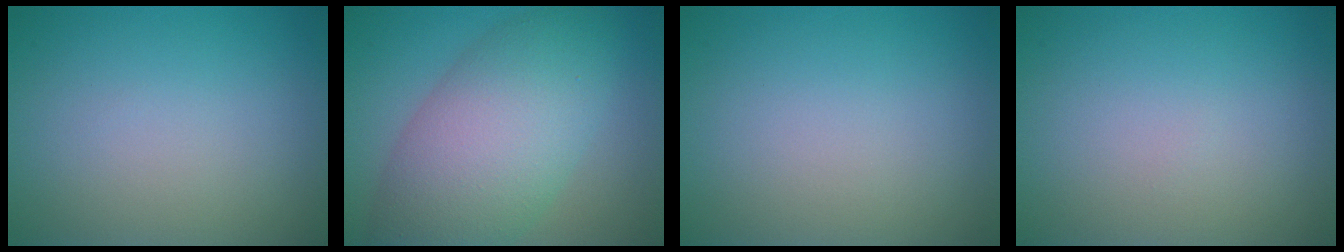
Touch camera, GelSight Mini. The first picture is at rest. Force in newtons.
{"total": 9.4, "press": 9.4, "slide": 0.3}
{"total": 0.0}
{"total": 0.0}